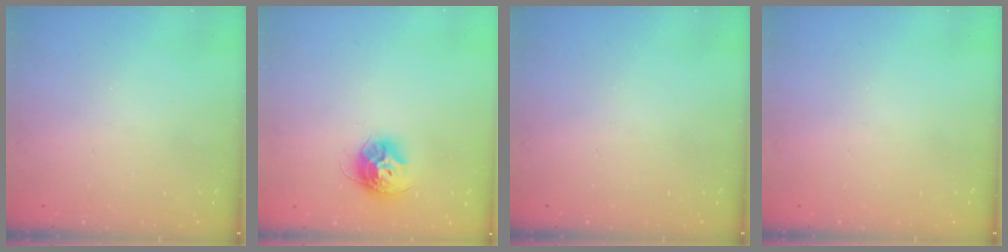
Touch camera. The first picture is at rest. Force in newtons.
{"total": 10.4, "press": 10.4, "slide": 0.5}
{"total": 0.0}
{"total": 0.0}